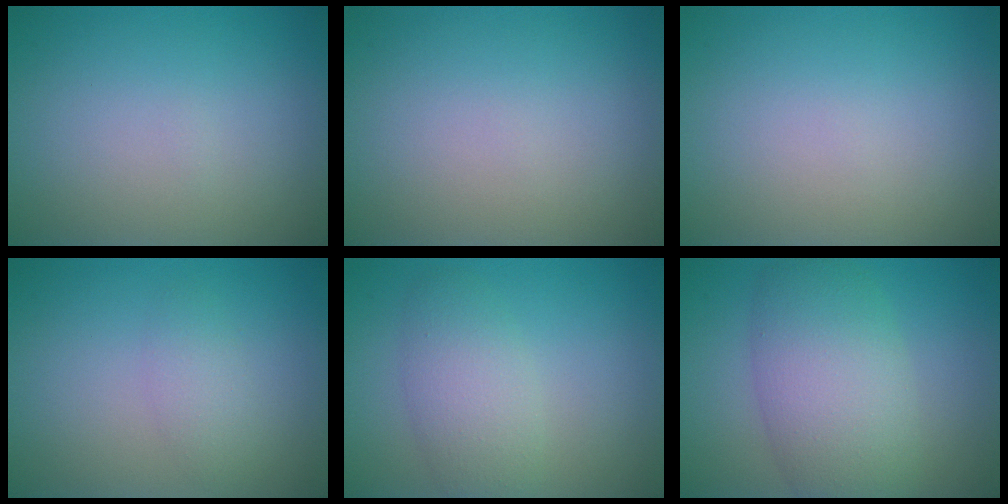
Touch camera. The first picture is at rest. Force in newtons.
{"total": 0.0}
{"total": 0.0}
{"total": 1.7, "press": 1.7, "slide": 0.1}
{"total": 3.7, "press": 3.7, "slide": 0.2}
{"total": 7.3, "press": 7.3, "slide": 0.4}